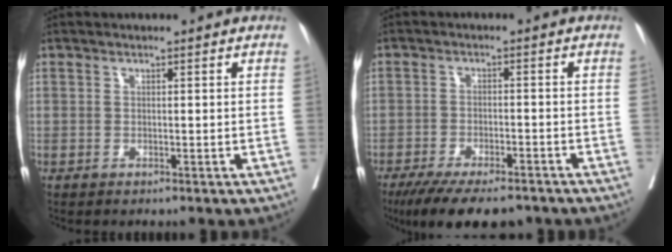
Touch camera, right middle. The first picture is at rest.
{"total": 12.2, "force": [-9.6, 3.7, 6.5], "torque": [-0.106, -0.017, -0.145]}